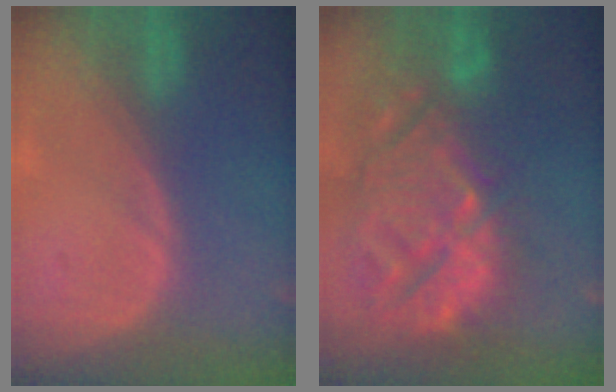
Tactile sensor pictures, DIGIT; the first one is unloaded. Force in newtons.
{"total": 15.0, "press": 12.9, "slide": 7.7}